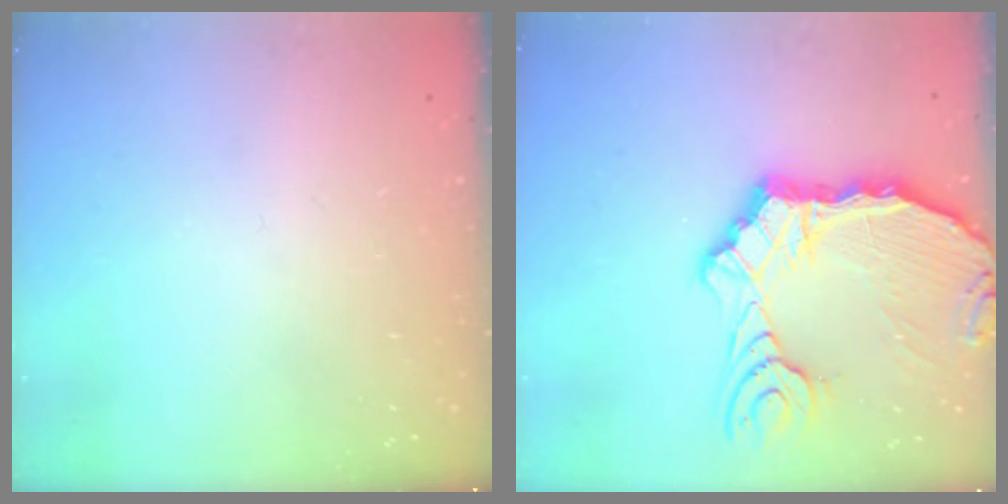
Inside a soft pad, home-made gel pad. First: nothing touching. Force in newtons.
{"total": 16.1, "press": 15.6, "slide": 4.1}